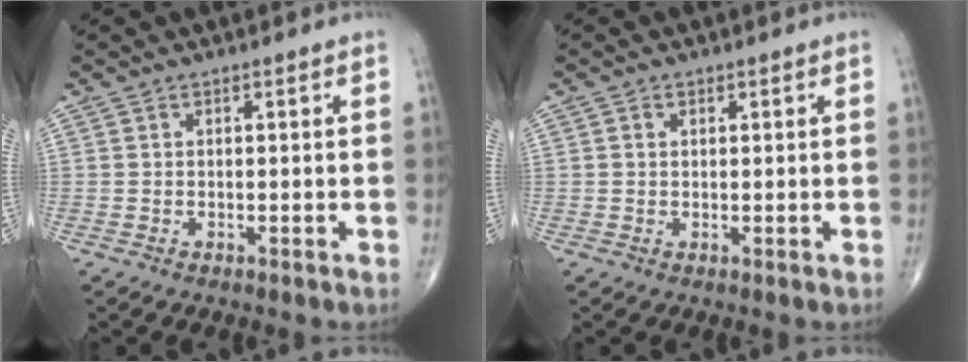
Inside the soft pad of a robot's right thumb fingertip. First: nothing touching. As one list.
[{"total": 1.1, "force": [0.3, 0.8, 0.6], "torque": [-0.009, 0.000, 0.005]}]